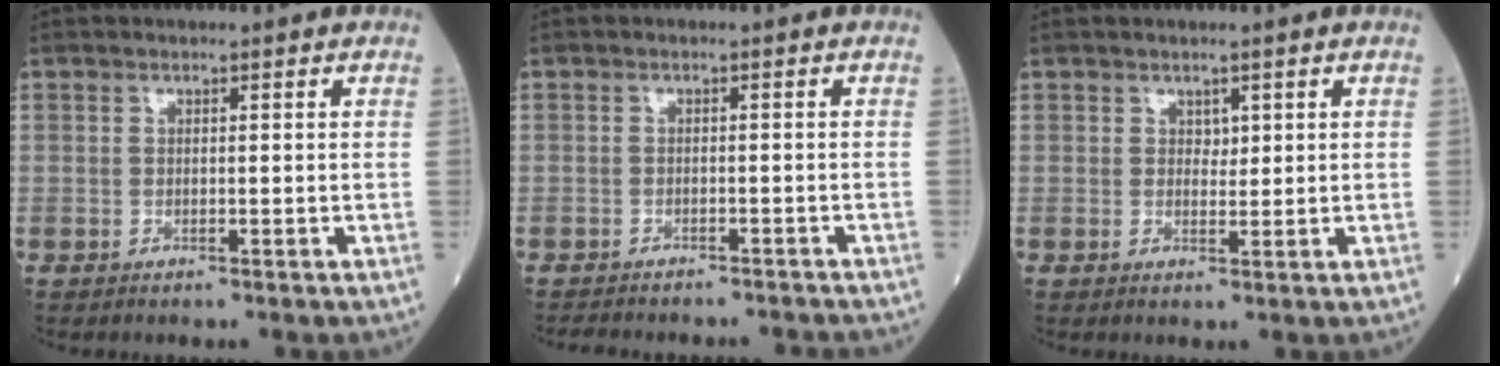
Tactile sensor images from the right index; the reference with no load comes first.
{"total": 9.3, "force": [-8.7, 2.2, 2.6], "torque": [-0.039, -0.003, -0.104]}
{"total": 1.3, "force": [0.7, 0.9, 0.7], "torque": [-0.003, -0.004, 0.011]}